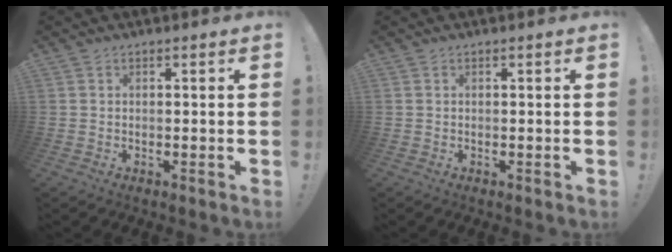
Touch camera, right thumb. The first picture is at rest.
{"total": 0.0}